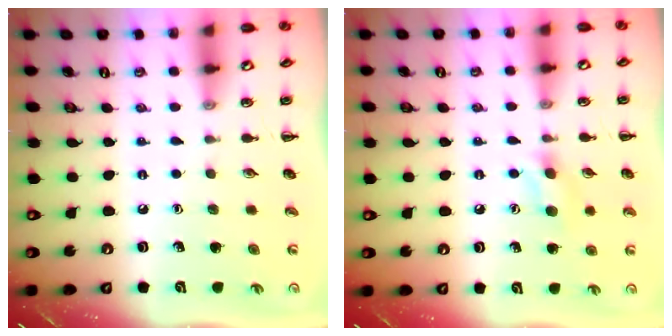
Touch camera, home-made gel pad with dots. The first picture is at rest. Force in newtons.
{"total": 6.2, "press": 5.9, "slide": 1.8}